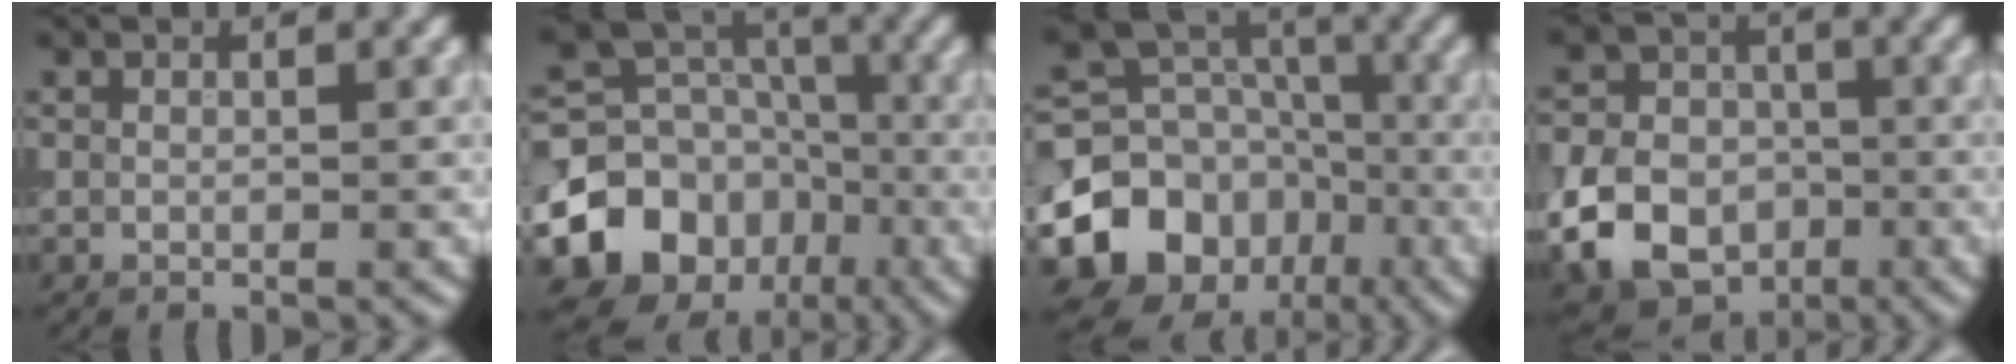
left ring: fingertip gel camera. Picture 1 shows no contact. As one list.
[{"total": 10.9, "force": [-4.8, 8.9, 4.0], "torque": [-0.087, 0.006, -0.090]}, {"total": 12.0, "force": [-5.4, 9.8, 4.3], "torque": [-0.097, 0.002, -0.101]}, {"total": 9.9, "force": [-3.6, 7.8, 5.0], "torque": [-0.084, -0.023, -0.086]}]